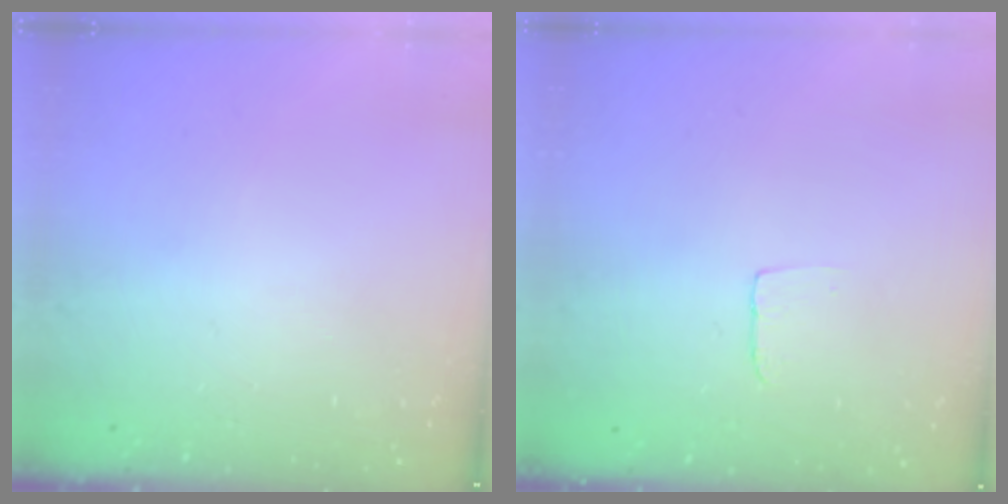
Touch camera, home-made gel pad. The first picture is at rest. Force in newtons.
{"total": 2.4, "press": 2.4, "slide": 0.1}